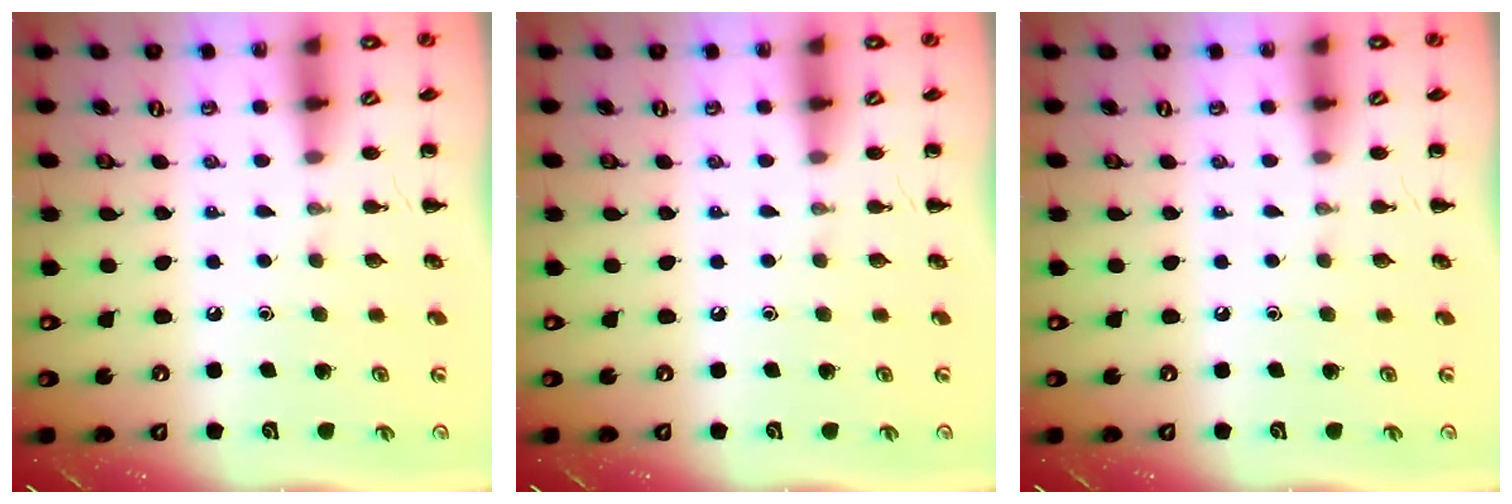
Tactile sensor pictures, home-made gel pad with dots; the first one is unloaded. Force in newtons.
{"total": 0.0}
{"total": 0.0}